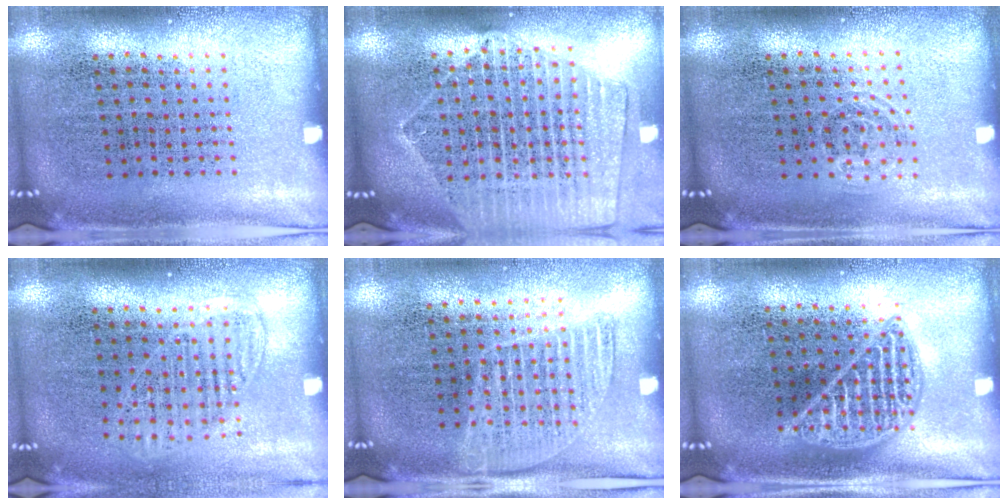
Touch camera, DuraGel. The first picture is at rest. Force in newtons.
{"total": 2.2, "press": 2.0, "slide": 1.0}
{"total": 0.7, "press": 0.5, "slide": 0.5}
{"total": 1.4, "press": 1.2, "slide": 0.7}
{"total": 1.2, "press": 1.1, "slide": 0.5}
{"total": 2.0, "press": 2.0, "slide": 0.2}